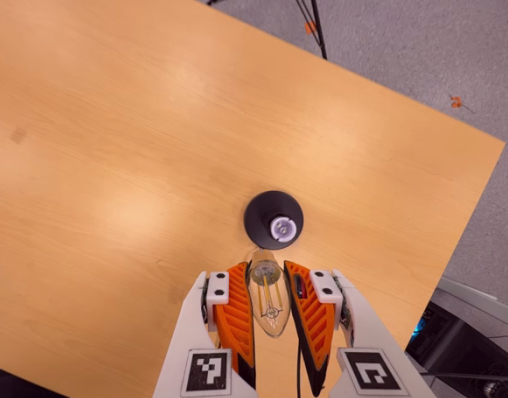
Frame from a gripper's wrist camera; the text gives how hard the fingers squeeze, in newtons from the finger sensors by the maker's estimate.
{"total": 19.9, "left": 21.3, "right": 18.6}